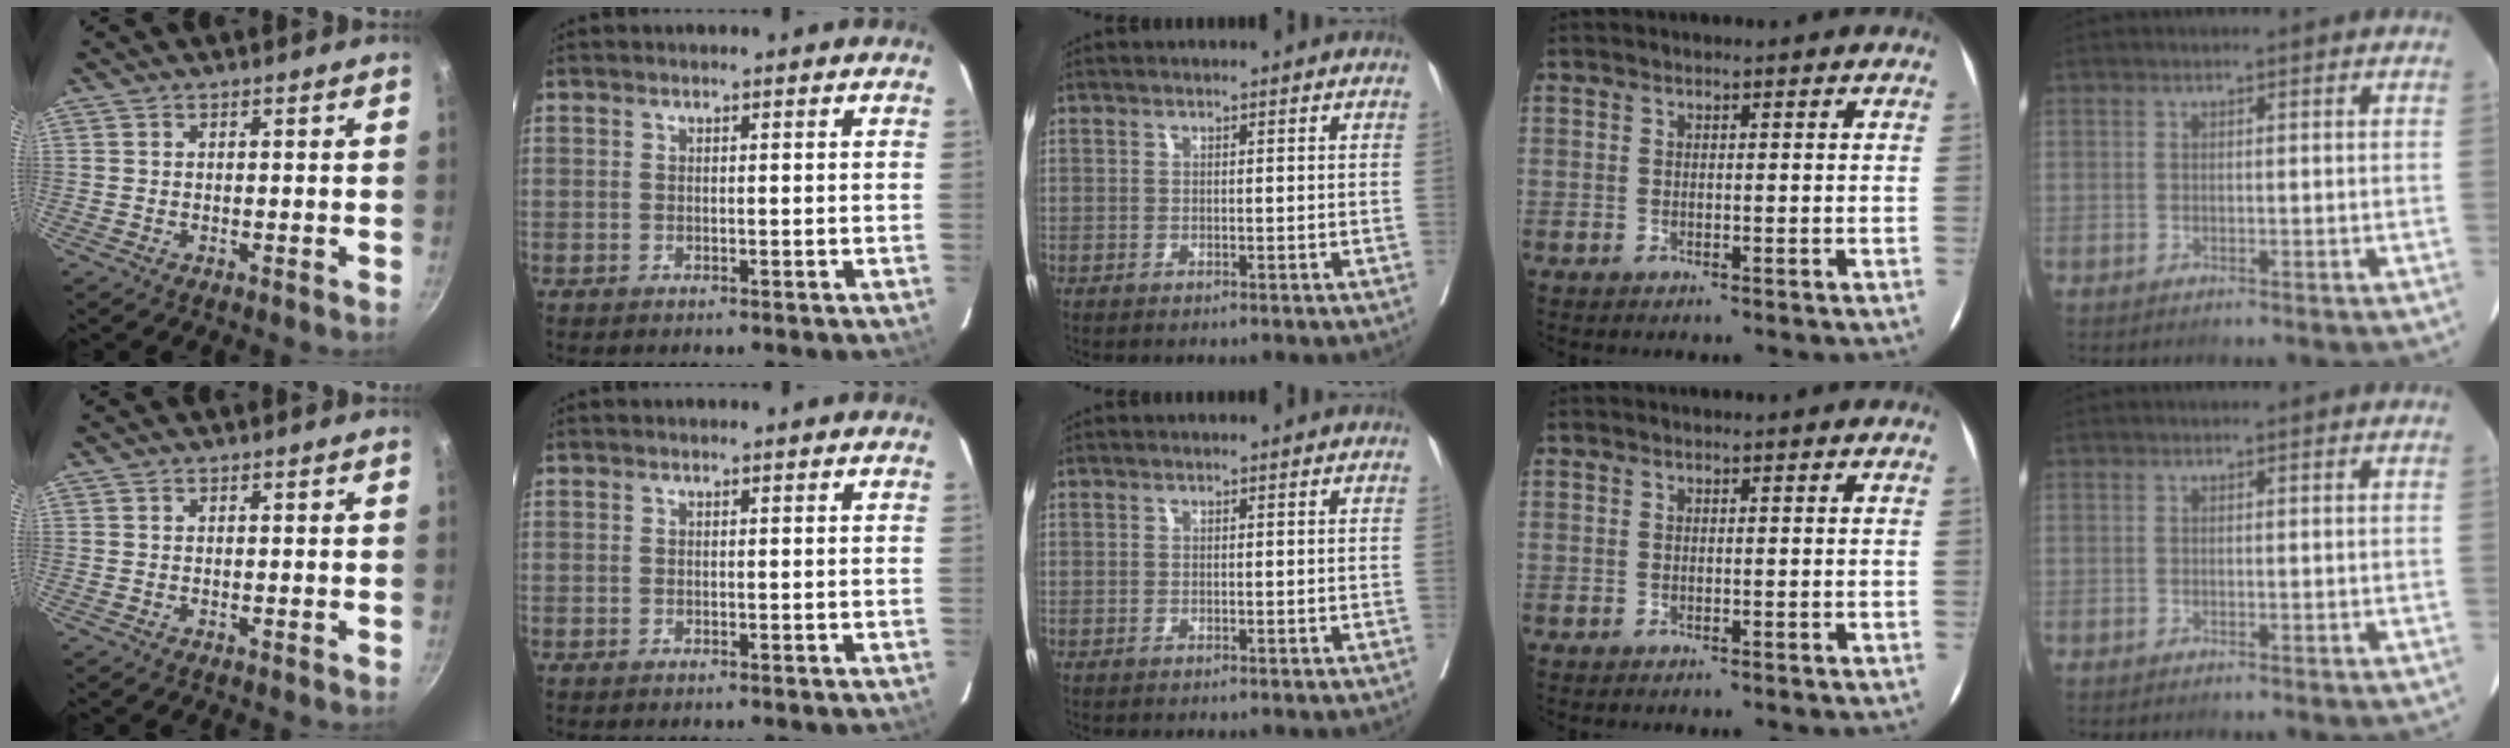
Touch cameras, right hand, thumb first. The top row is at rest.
{}